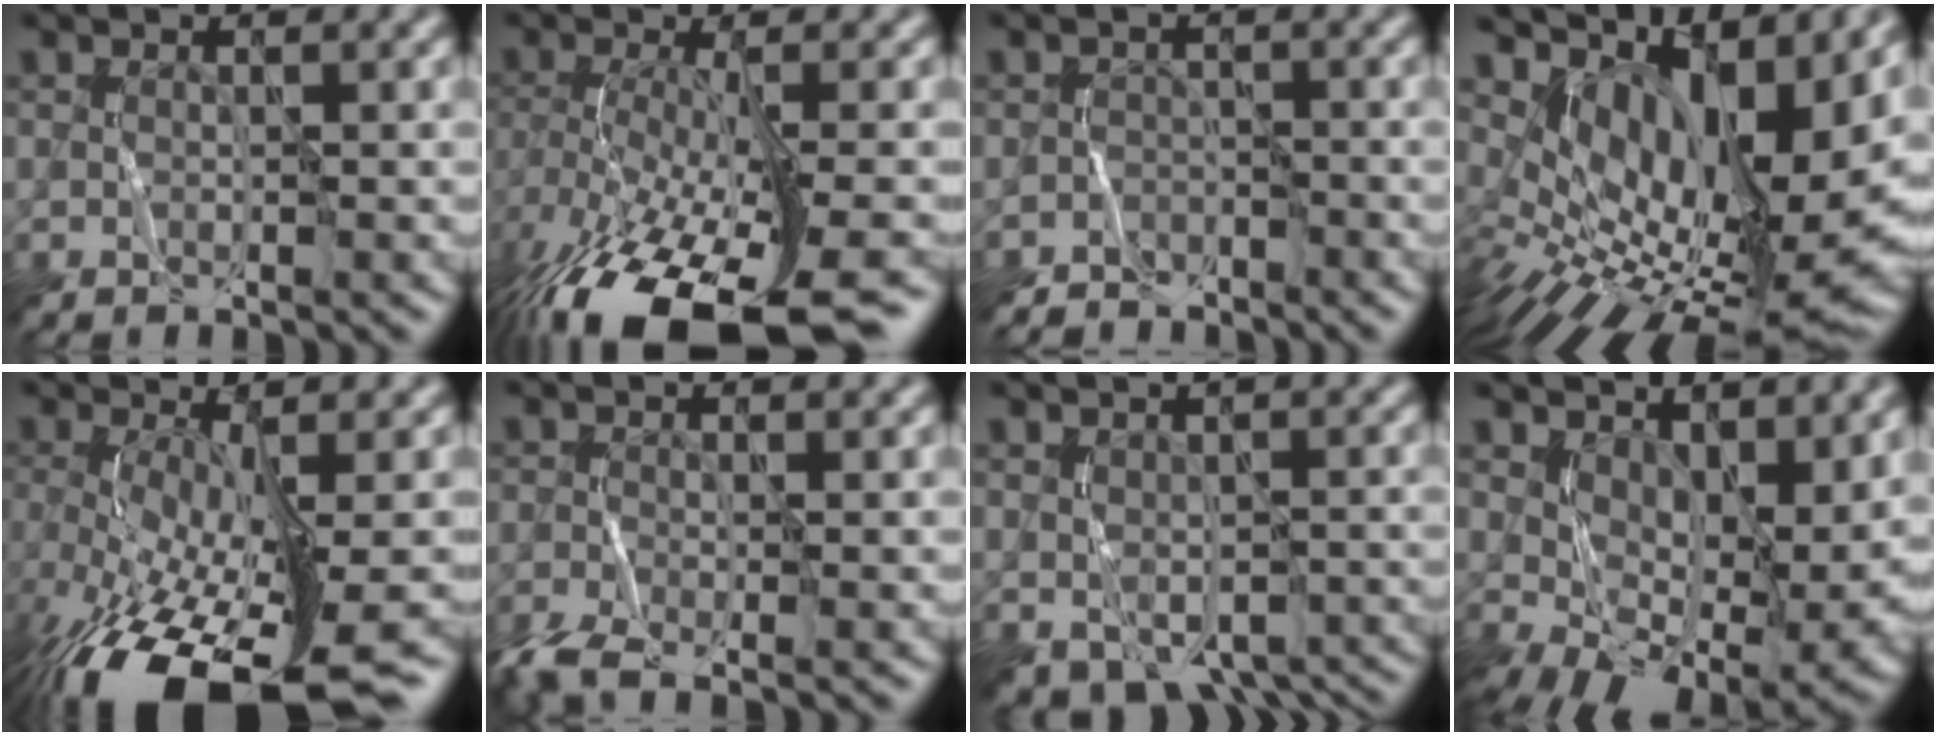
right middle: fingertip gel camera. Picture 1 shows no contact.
{"total": 12.9, "force": [-8.2, 3.5, 9.3], "torque": [-0.195, -0.027, -0.128]}
{"total": 2.3, "force": [-2.1, 0.2, -0.9], "torque": [0.020, 0.007, -0.034]}
{"total": 15.1, "force": [2.5, 7.8, 12.7], "torque": [-0.193, 0.003, 0.058]}
{"total": 12.1, "force": [-5.6, 3.5, 10.2], "torque": [-0.194, -0.035, -0.084]}
{"total": 3.8, "force": [-2.4, 1.1, 2.7], "torque": [-0.066, -0.014, -0.045]}
{"total": 4.7, "force": [-1.7, 3.0, 3.2], "torque": [-0.055, -0.023, -0.010]}
{"total": 10.3, "force": [1.6, 5.7, 8.5], "torque": [-0.124, -0.018, 0.051]}